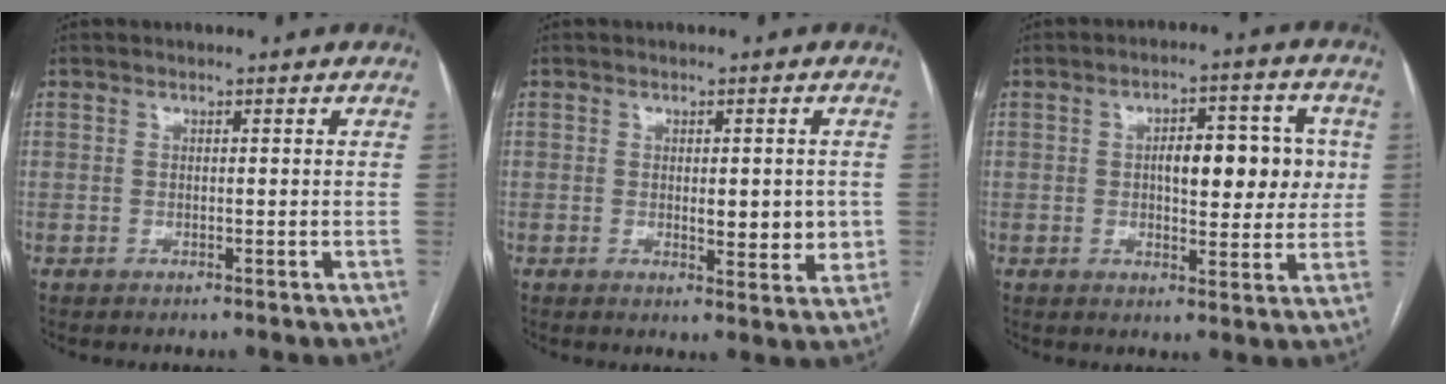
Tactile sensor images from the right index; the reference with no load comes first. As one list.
[{"total": 5.2, "force": [0.0, 2.1, 4.8], "torque": [-0.057, -0.008, 0.004]}, {"total": 10.1, "force": [1.3, 4.1, 9.1], "torque": [-0.121, 0.023, 0.022]}]